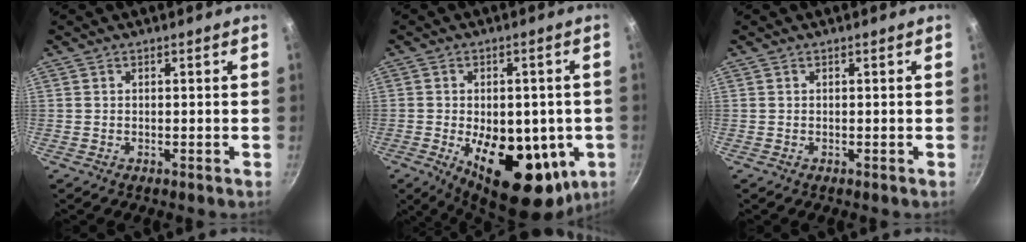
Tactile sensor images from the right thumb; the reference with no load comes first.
{"total": 20.4, "force": [-4.6, 10.9, 16.7], "torque": [-0.207, -0.013, -0.049]}
{"total": 0.0}